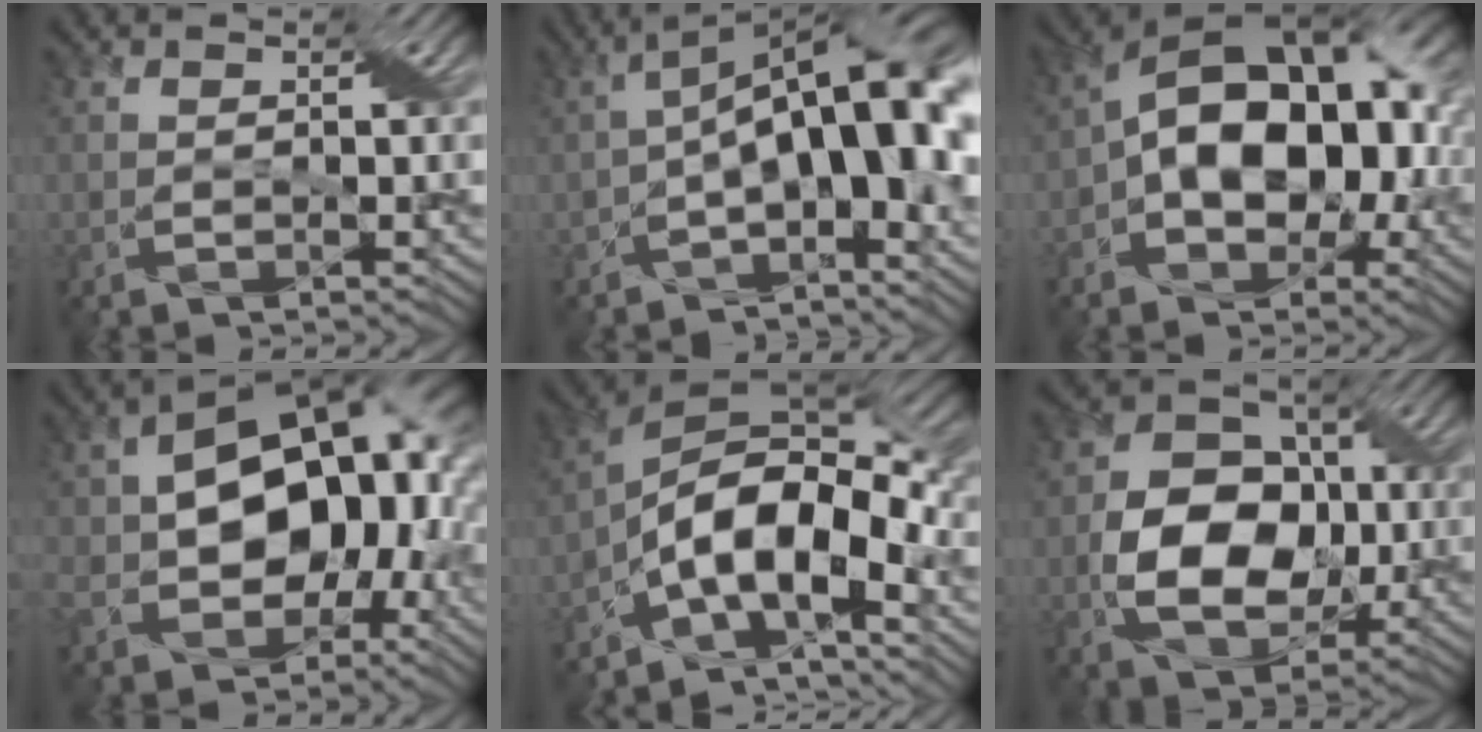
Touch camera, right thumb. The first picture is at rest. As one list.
[{"total": 13.6, "force": [-1.5, 6.5, 11.9], "torque": [-0.179, 0.005, -0.026]}, {"total": 16.8, "force": [-0.5, 10.4, 13.2], "torque": [-0.180, 0.017, -0.028]}, {"total": 16.9, "force": [-2.1, 12.2, 11.6], "torque": [-0.201, -0.031, -0.035]}, {"total": 14.1, "force": [-6.2, 6.5, 10.9], "torque": [-0.181, -0.007, -0.127]}, {"total": 11.1, "force": [-1.2, 8.0, 7.5], "torque": [-0.138, -0.001, -0.026]}]